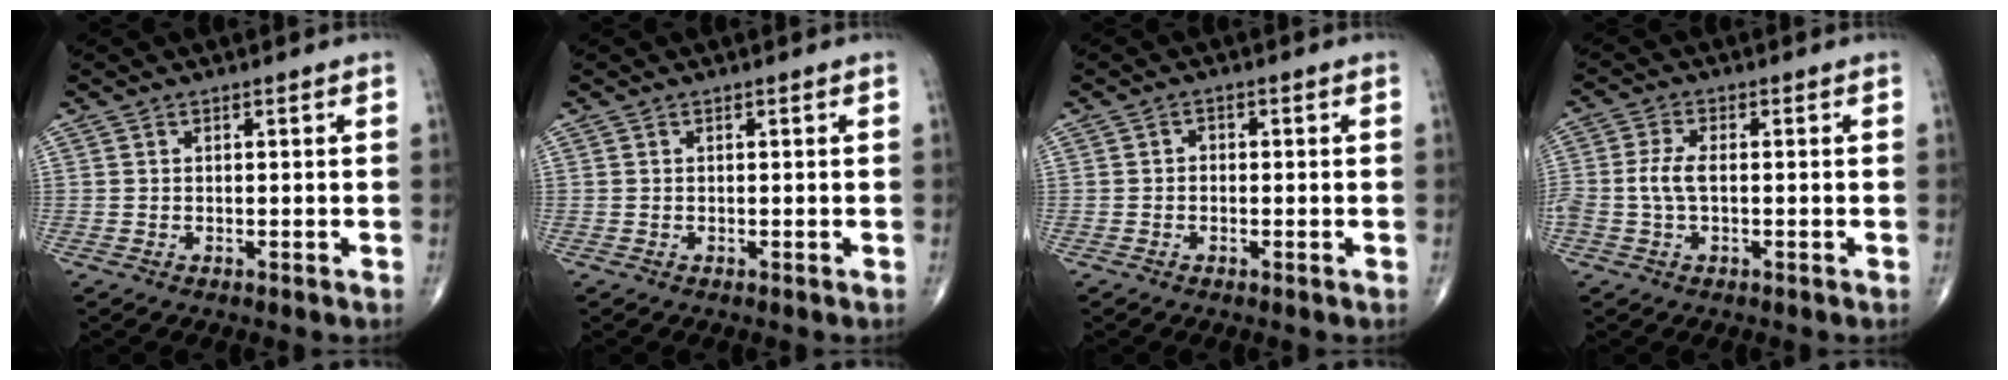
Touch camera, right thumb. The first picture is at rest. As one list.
[{"total": 0.0}, {"total": 1.1, "force": [-0.2, 0.9, 0.6], "torque": [0.004, 0.004, -0.010]}, {"total": 4.0, "force": [-0.4, 1.9, 3.5], "torque": [-0.088, 0.007, -0.010]}]